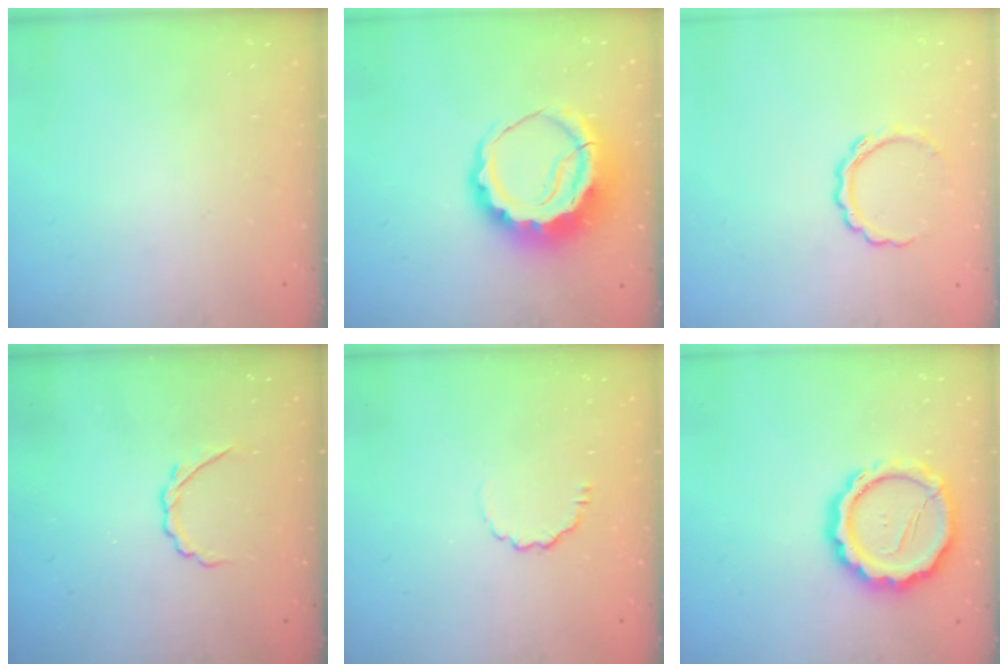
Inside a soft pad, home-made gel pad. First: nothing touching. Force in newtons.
{"total": 10.2, "press": 10.1, "slide": 1.7}
{"total": 5.8, "press": 5.8, "slide": 0.1}
{"total": 2.8, "press": 2.6, "slide": 0.8}
{"total": 3.9, "press": 3.6, "slide": 1.5}
{"total": 16.6, "press": 16.4, "slide": 3.0}